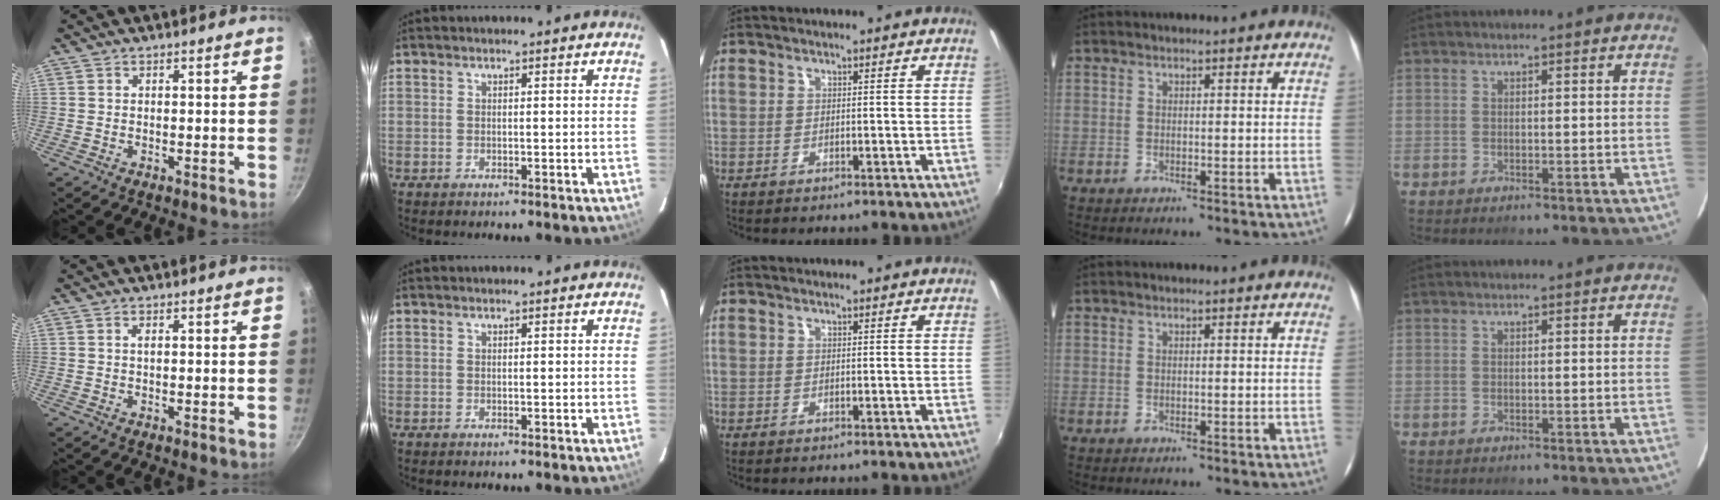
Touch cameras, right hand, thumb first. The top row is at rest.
{"thumb": {"total": 0.9, "force": [0.2, 0.3, 0.8], "torque": [-0.014, 0.001, 0.001]}}